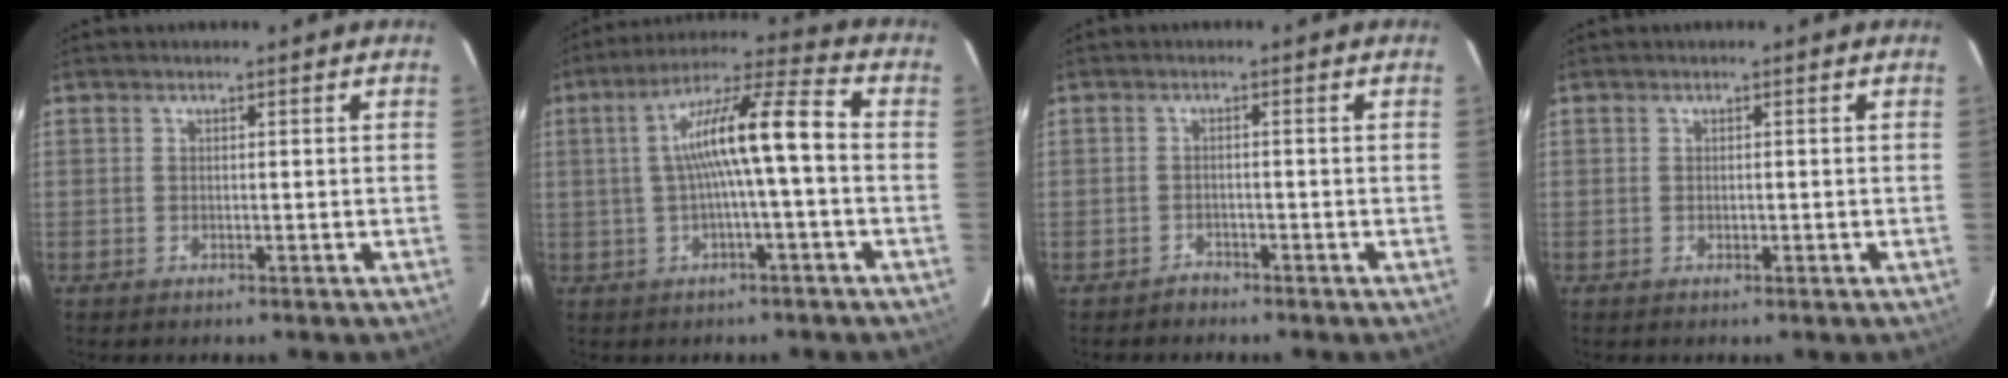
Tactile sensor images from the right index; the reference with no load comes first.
{"total": 11.6, "force": [-0.2, 0.6, 11.6], "torque": [-0.201, 0.030, -0.006]}
{"total": 1.4, "force": [-1.3, 0.6, -0.1], "torque": [0.000, 0.001, -0.024]}
{"total": 0.6, "force": [-0.1, 0.3, 0.5], "torque": [-0.011, -0.001, 0.001]}